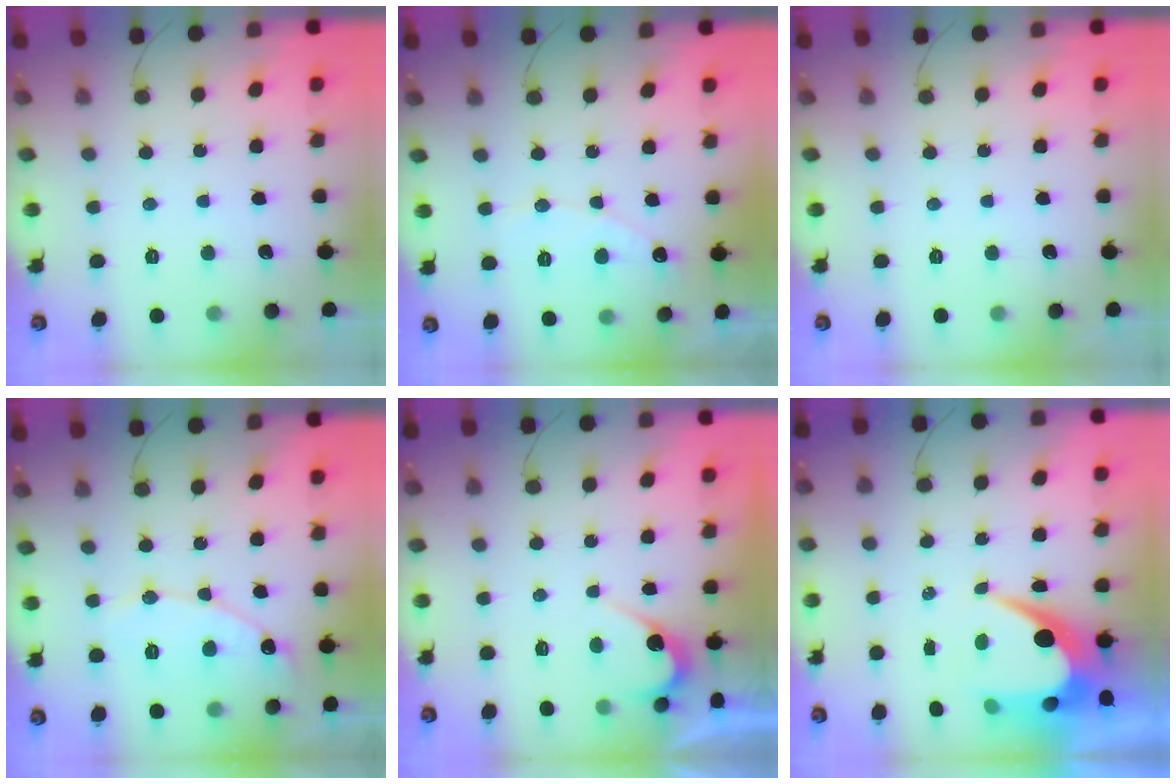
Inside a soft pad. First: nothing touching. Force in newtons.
{"total": 5.6, "press": 5.6, "slide": 0.4}
{"total": 0.0}
{"total": 8.8, "press": 8.7, "slide": 0.9}
{"total": 5.6, "press": 5.6, "slide": 0.4}
{"total": 8.9, "press": 8.9, "slide": 0.4}